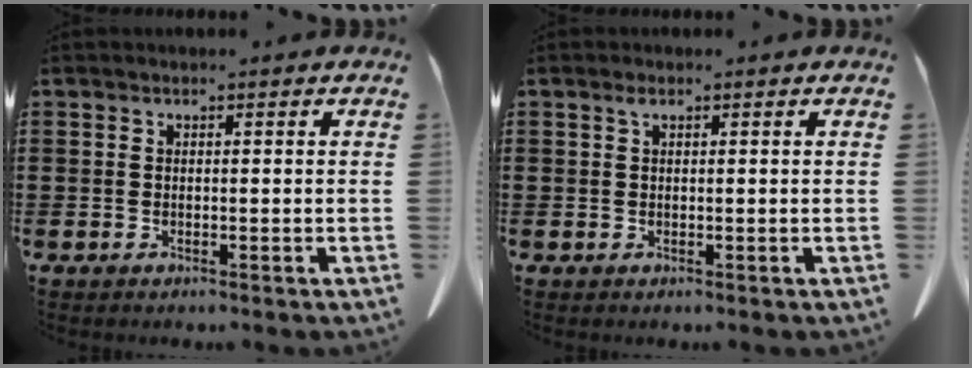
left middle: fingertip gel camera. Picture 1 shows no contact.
{"total": 0.8, "force": [0.4, 0.3, 0.6], "torque": [-0.015, 0.001, 0.008]}